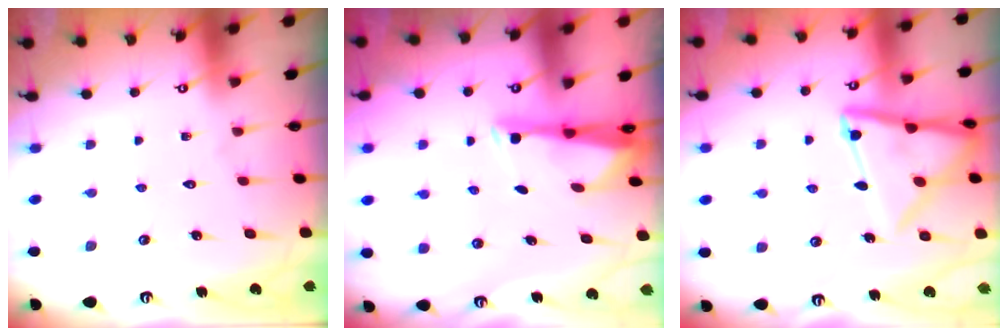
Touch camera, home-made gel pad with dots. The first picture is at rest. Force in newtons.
{"total": 2.9, "press": 2.8, "slide": 0.9}
{"total": 15.2, "press": 15.2, "slide": 1.4}